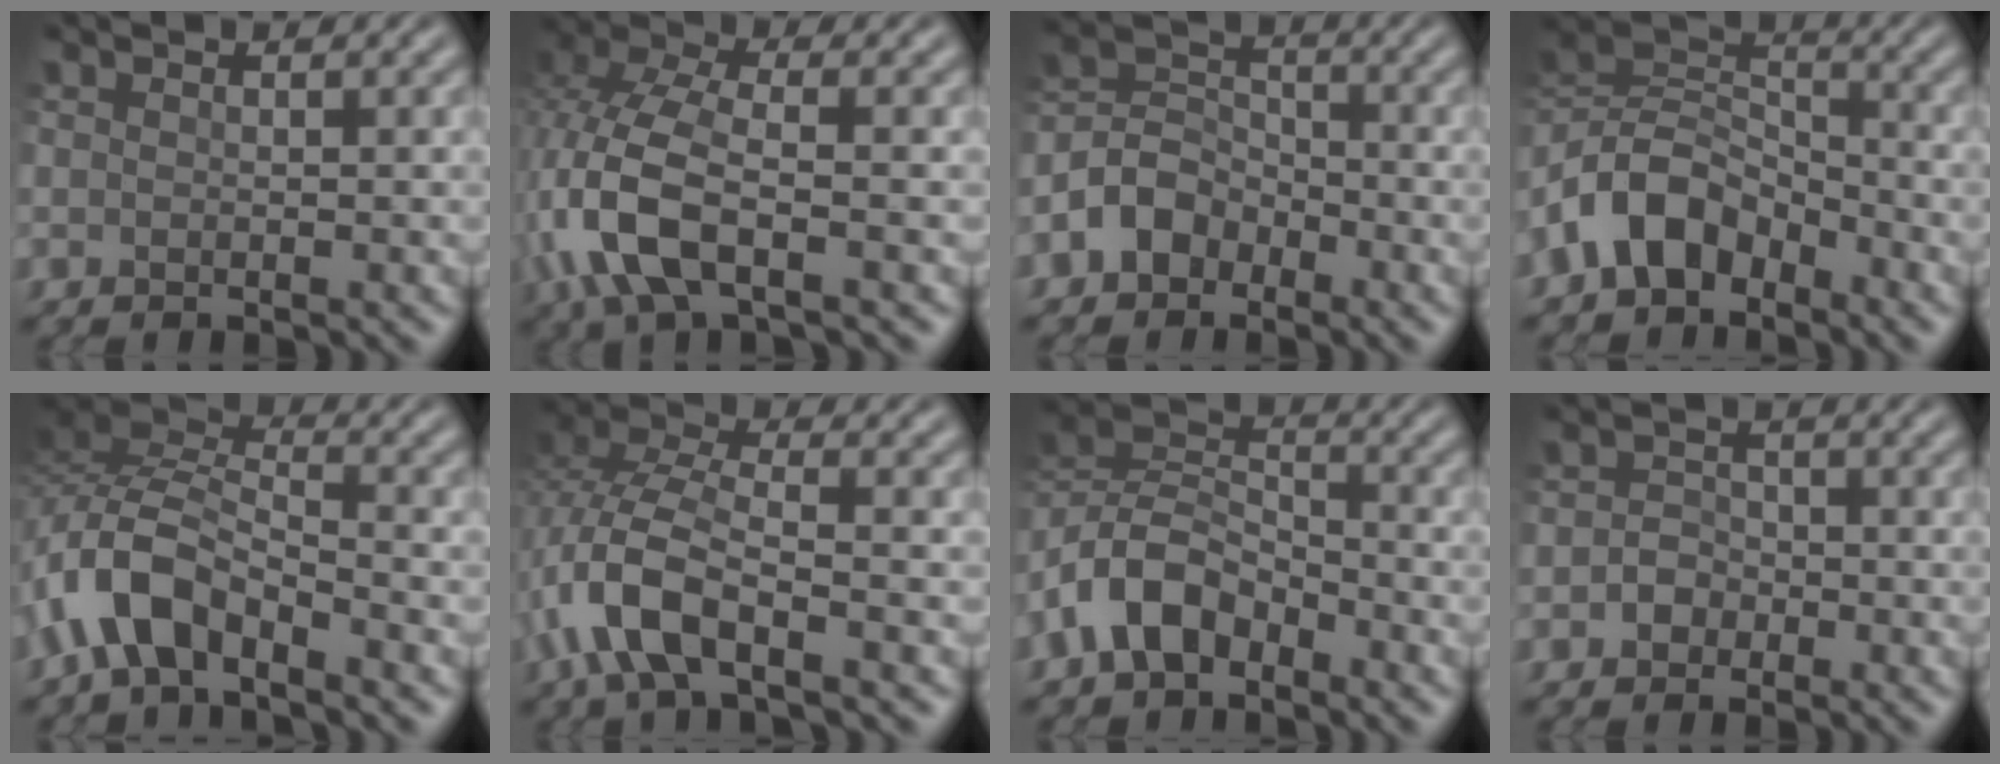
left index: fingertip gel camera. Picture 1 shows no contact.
{"total": 8.0, "force": [-2.1, 3.9, 6.6], "torque": [-0.167, 0.008, -0.055]}
{"total": 3.6, "force": [-2.1, 2.6, 1.1], "torque": [-0.023, 0.011, -0.050]}
{"total": 6.7, "force": [-3.6, 4.3, 3.6], "torque": [-0.071, 0.012, -0.085]}
{"total": 6.1, "force": [-3.7, 2.8, 3.9], "torque": [-0.074, 0.008, -0.082]}
{"total": 7.3, "force": [-2.9, 3.3, 5.8], "torque": [-0.132, 0.008, -0.067]}
{"total": 6.1, "force": [-3.4, 3.8, 3.4], "torque": [-0.069, 0.010, -0.081]}
{"total": 1.5, "force": [-0.6, 1.3, 0.3], "torque": [0.000, 0.009, -0.014]}